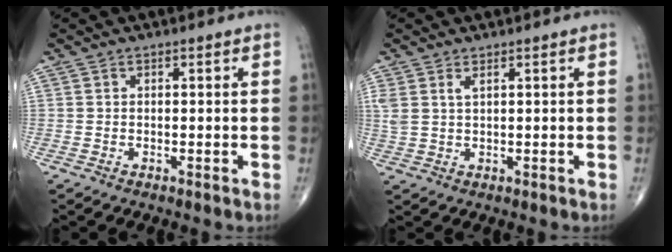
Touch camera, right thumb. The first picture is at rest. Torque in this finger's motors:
{"motor_torque": [0.02, 0.02, 0.47, 0.25, 0.01]}